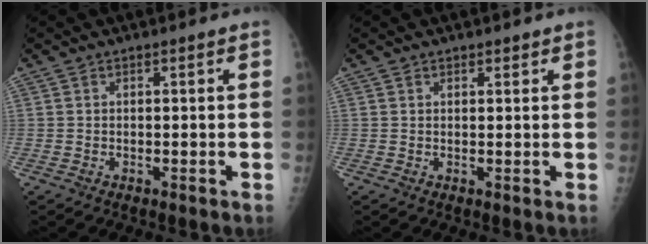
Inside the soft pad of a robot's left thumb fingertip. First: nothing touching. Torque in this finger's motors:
{"motor_torque": [-0.47, 0.17, -0.44, -0.06, 0.01]}